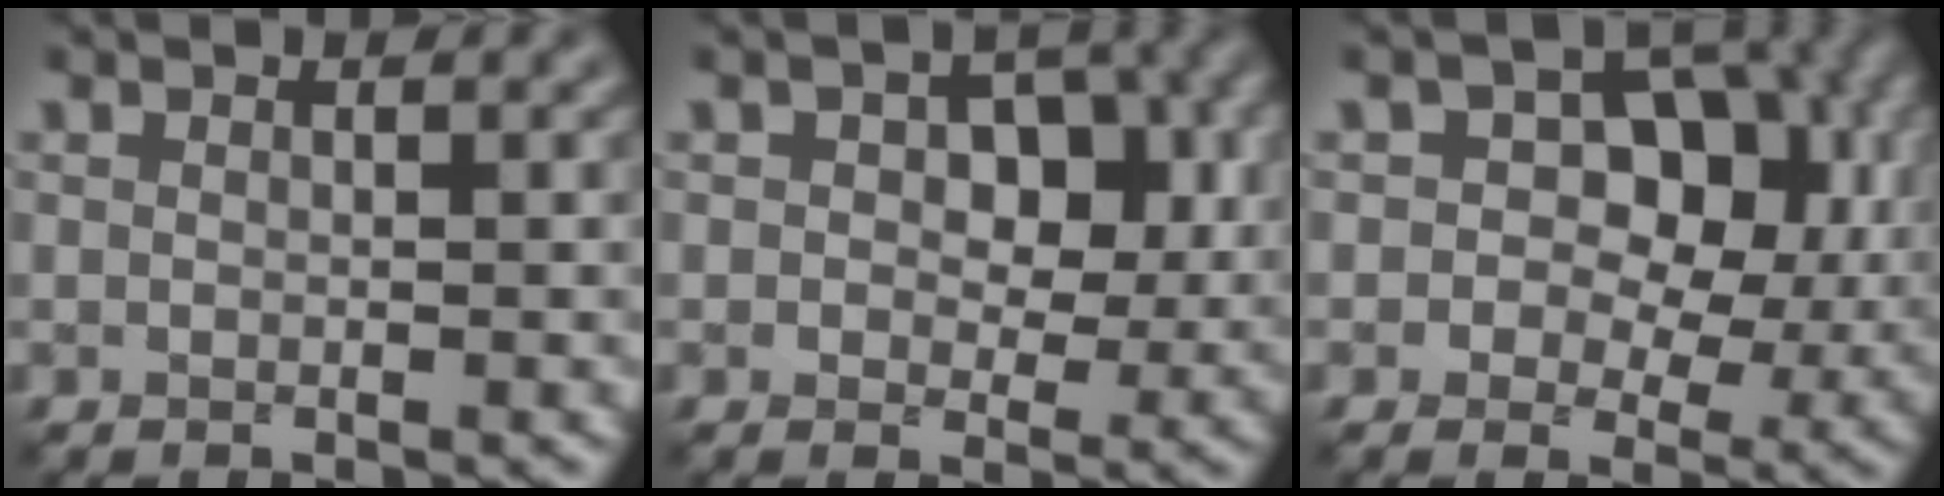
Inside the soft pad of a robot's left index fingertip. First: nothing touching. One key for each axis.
{"total": 5.3, "fx": 0.9, "fy": 3.3, "fz": 4.1, "tx": -0.050, "ty": -0.002, "tz": 0.008}
{"total": 9.3, "fx": 2.2, "fy": 6.8, "fz": 5.9, "tx": -0.061, "ty": 0.013, "tz": 0.012}